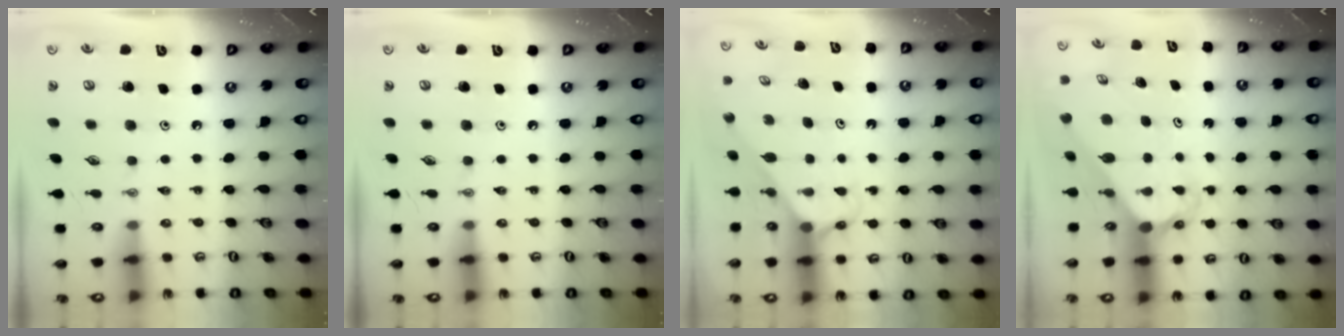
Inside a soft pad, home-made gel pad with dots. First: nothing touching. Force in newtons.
{"total": 0.0}
{"total": 4.0, "press": 4.0, "slide": 0.2}
{"total": 3.6, "press": 3.6, "slide": 0.3}